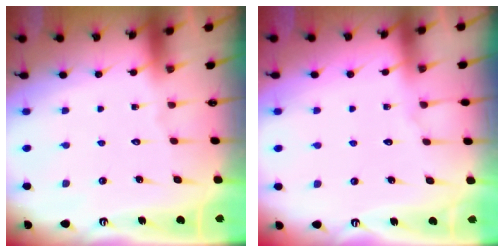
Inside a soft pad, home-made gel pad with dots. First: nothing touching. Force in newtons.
{"total": 2.6, "press": 2.6, "slide": 0.4}